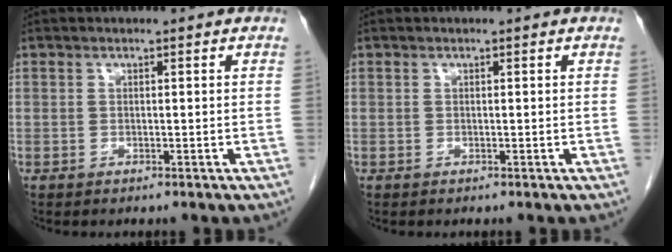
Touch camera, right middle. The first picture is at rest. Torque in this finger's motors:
{"motor_torque": [0.00, 0.00, 0.00, 0.00]}